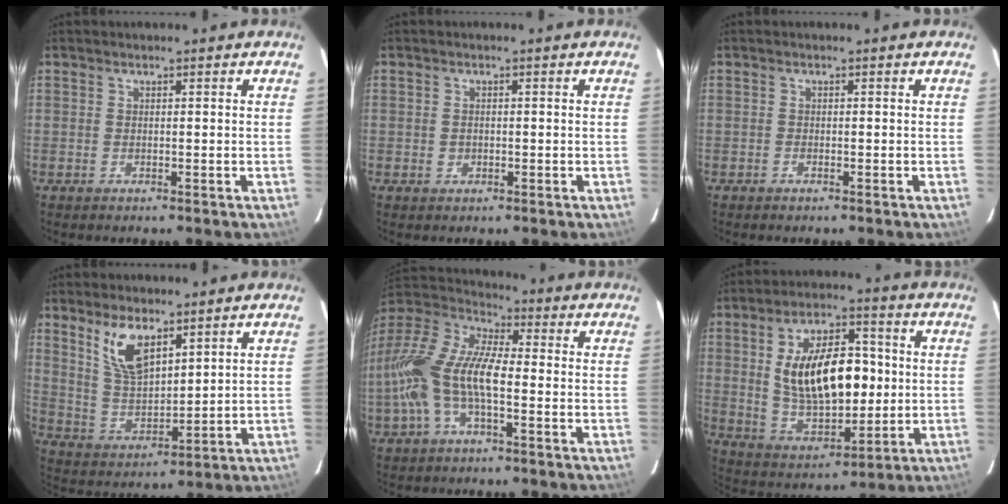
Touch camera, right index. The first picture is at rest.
{"total": 1.3, "force": [-0.2, 1.2, 0.4], "torque": [-0.005, 0.002, -0.003]}
{"total": 0.5, "force": [-0.5, 0.3, 0.1], "torque": [-0.004, 0.001, -0.009]}
{"total": 9.5, "force": [5.8, 4.0, 6.5], "torque": [-0.124, 0.002, 0.124]}
{"total": 17.8, "force": [-3.9, 7.3, 15.7], "torque": [-0.319, -0.001, -0.084]}
{"total": 18.0, "force": [1.5, 9.1, 15.4], "torque": [-0.274, 0.011, 0.045]}